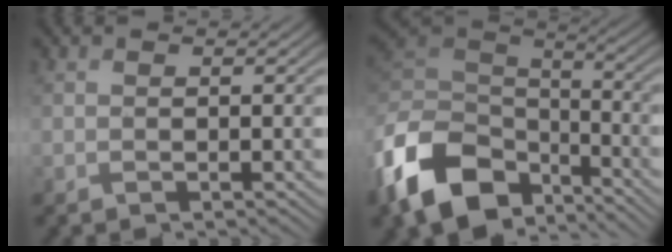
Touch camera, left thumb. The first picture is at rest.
{"total": 15.0, "force": [-8.7, 9.3, 8.0], "torque": [-0.216, -0.022, -0.173]}